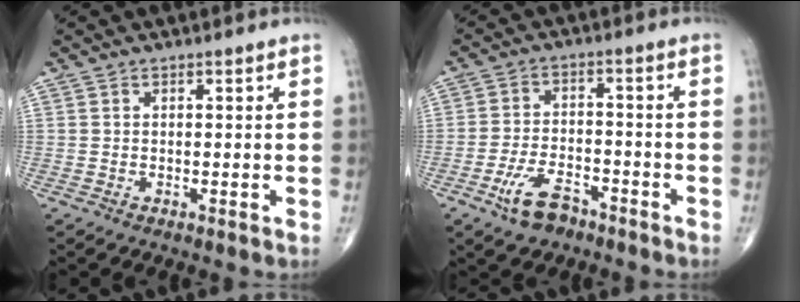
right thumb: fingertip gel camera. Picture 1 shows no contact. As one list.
[{"total": 7.2, "force": [-4.6, 3.6, 4.2], "torque": [-0.077, 0.026, -0.082]}]